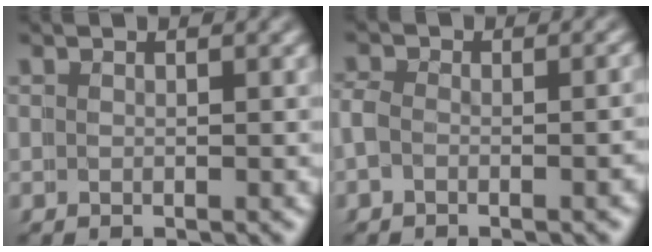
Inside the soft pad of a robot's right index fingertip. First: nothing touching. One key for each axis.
{"total": 1.6, "fx": -1.2, "fy": 0.7, "fz": 0.9, "tx": -0.019, "ty": 0.003, "tz": -0.024}